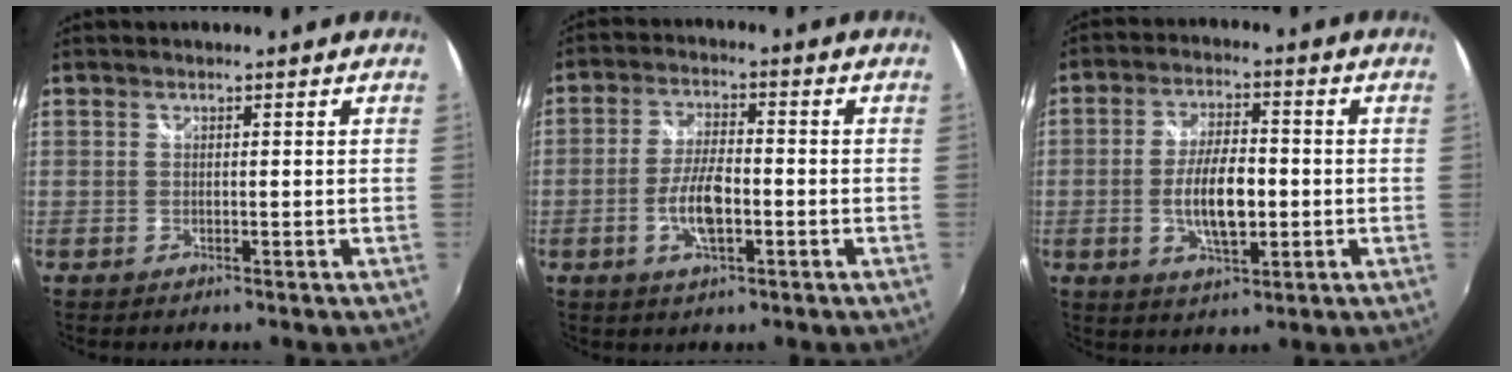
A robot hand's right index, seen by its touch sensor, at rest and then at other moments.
{"total": 7.3, "force": [-2.4, 2.6, 6.4], "torque": [-0.130, -0.002, -0.043]}
{"total": 9.6, "force": [-1.7, 3.9, 8.5], "torque": [-0.163, -0.003, -0.026]}